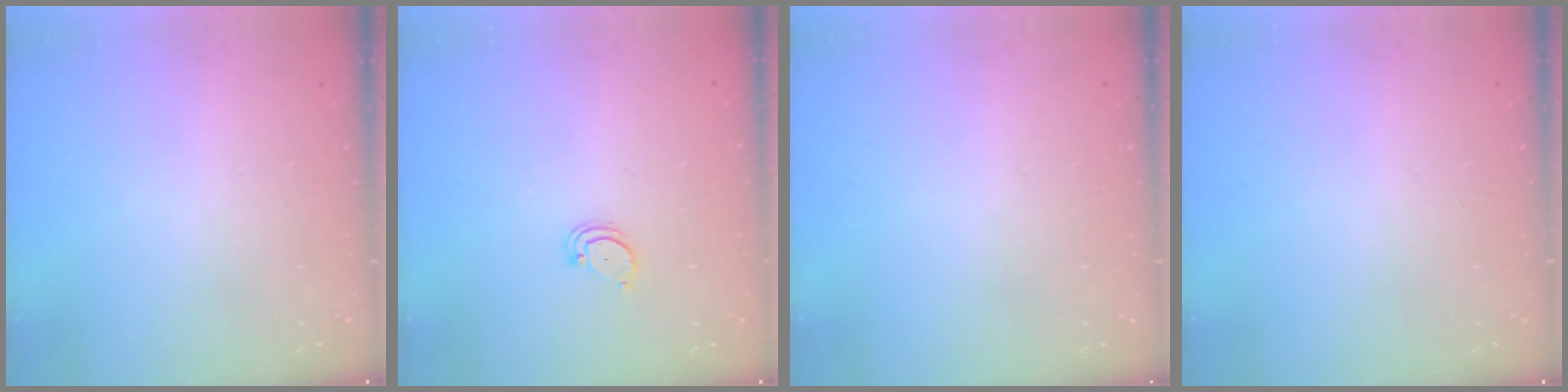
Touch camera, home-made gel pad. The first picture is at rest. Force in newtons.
{"total": 2.0, "press": 2.0, "slide": 0.2}
{"total": 0.0}
{"total": 0.0}